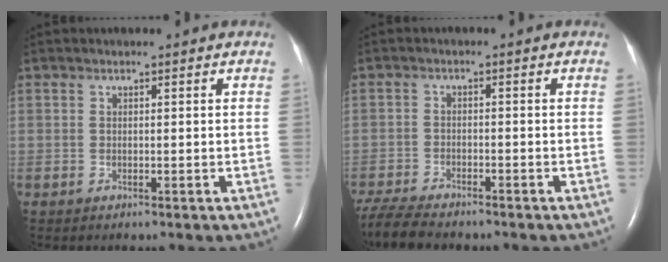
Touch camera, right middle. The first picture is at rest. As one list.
[{"total": 8.8, "force": [-7.8, 1.8, 3.8], "torque": [-0.072, -0.019, -0.130]}]